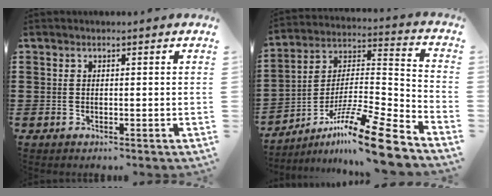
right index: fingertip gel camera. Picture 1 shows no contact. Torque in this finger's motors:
{"motor_torque": [0.47, -0.42, 0.59, 0.10]}